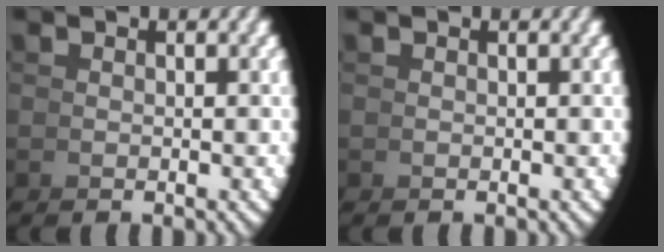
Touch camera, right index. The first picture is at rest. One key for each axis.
{"total": 0.0}